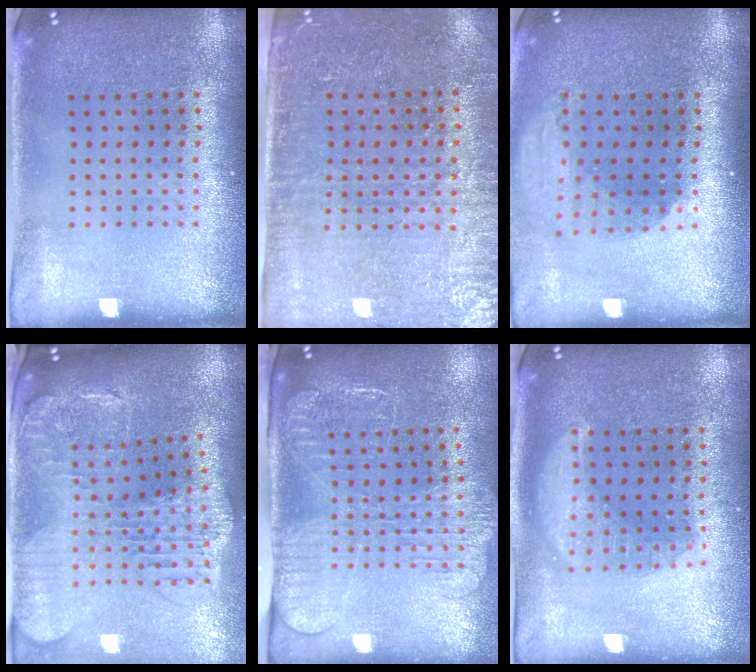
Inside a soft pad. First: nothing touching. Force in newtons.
{"total": 3.4, "press": 3.1, "slide": 1.3}
{"total": 1.9, "press": 1.5, "slide": 1.2}
{"total": 2.5, "press": 2.2, "slide": 1.2}
{"total": 2.6, "press": 2.1, "slide": 1.6}
{"total": 3.0, "press": 3.0, "slide": 0.4}